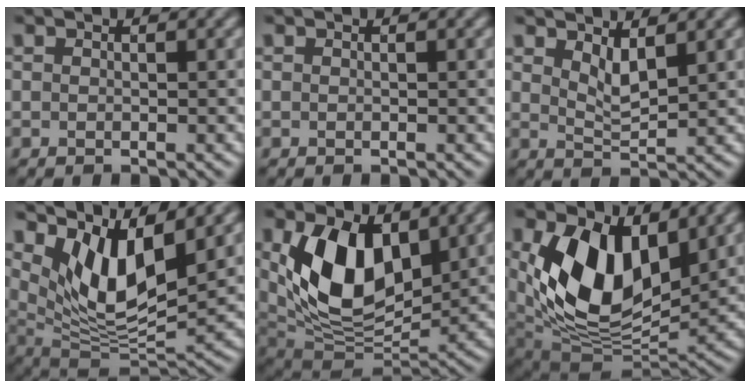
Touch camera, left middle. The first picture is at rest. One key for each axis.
{"total": 0.0}
{"total": 2.3, "fx": 1.2, "fy": 0.8, "fz": 1.9, "tx": -0.042, "ty": -0.012, "tz": 0.027}
{"total": 8.8, "fx": 4.0, "fy": 3.5, "fz": 7.0, "tx": -0.138, "ty": -0.017, "tz": 0.079}
{"total": 10.4, "fx": 2.6, "fy": 6.2, "fz": 7.9, "tx": -0.158, "ty": -0.016, "tz": 0.046}
{"total": 11.8, "fx": 2.9, "fy": 7.0, "fz": 9.0, "tx": -0.172, "ty": -0.023, "tz": 0.051}